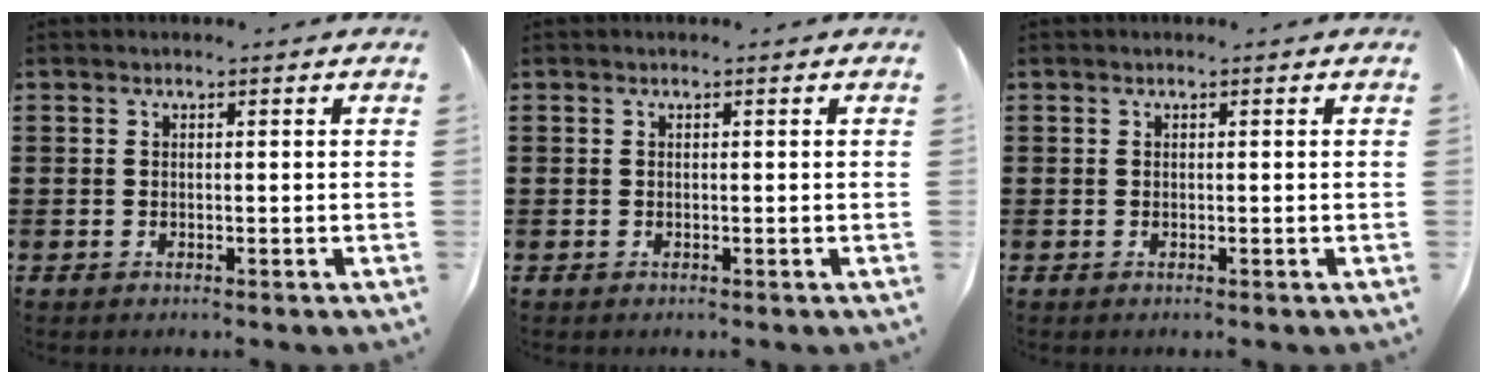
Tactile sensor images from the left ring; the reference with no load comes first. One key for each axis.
{"total": 0.0}
{"total": 0.0}